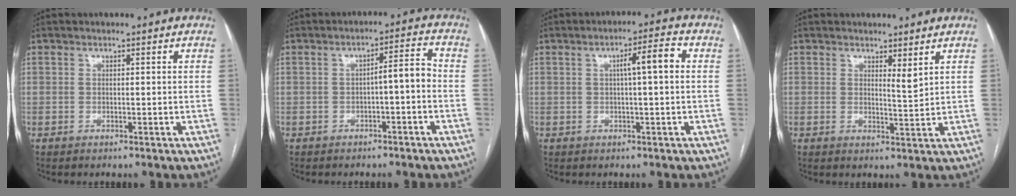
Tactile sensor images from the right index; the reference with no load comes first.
{"total": 4.3, "force": [-1.2, 0.7, 4.1], "torque": [-0.057, 0.020, -0.016]}
{"total": 5.1, "force": [0.7, 0.3, 5.0], "torque": [-0.078, 0.012, 0.009]}
{"total": 2.3, "force": [1.6, 0.1, 1.6], "torque": [-0.030, -0.014, 0.032]}